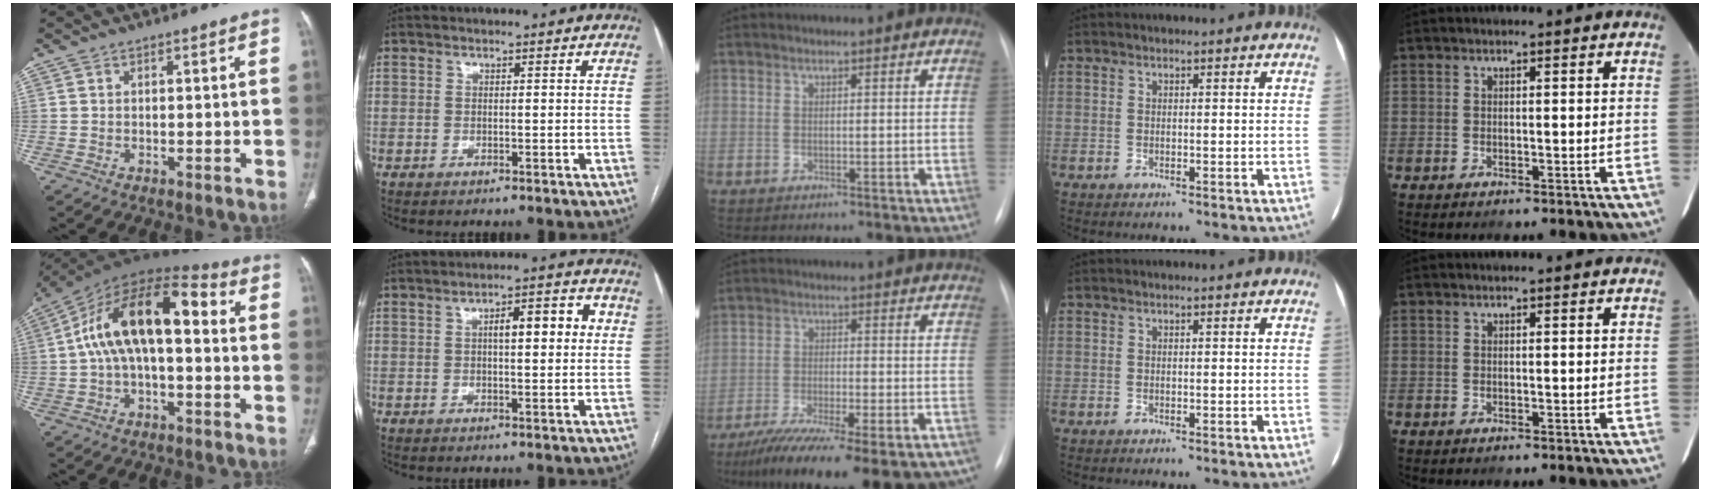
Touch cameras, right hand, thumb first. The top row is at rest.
{"thumb": {"total": 17.0, "force": [1.1, 8.2, 14.8], "torque": [-0.253, 0.055, 0.008]}, "index": {"total": 6.8, "force": [1.4, 1.8, 6.4], "torque": [-0.093, 0.021, 0.018]}, "middle": {"total": 22.7, "force": [-18.4, 4.4, 12.6], "torque": [-0.149, -0.020, -0.257]}}